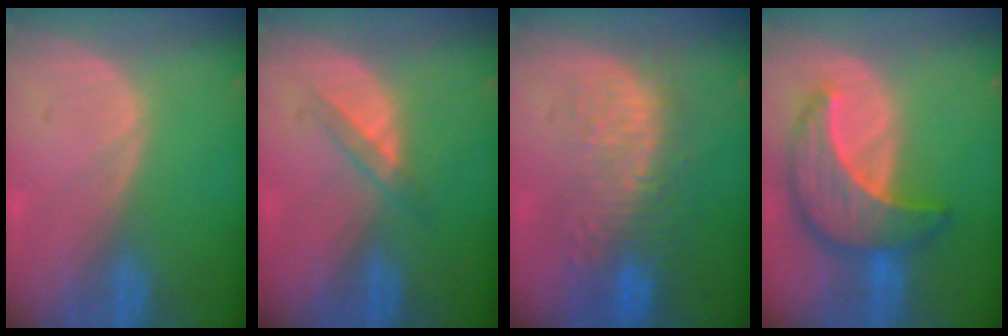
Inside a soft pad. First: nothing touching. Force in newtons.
{"total": 2.6, "press": 2.4, "slide": 1.0}
{"total": 10.3, "press": 9.1, "slide": 4.9}
{"total": 9.5, "press": 9.5, "slide": 0.7}